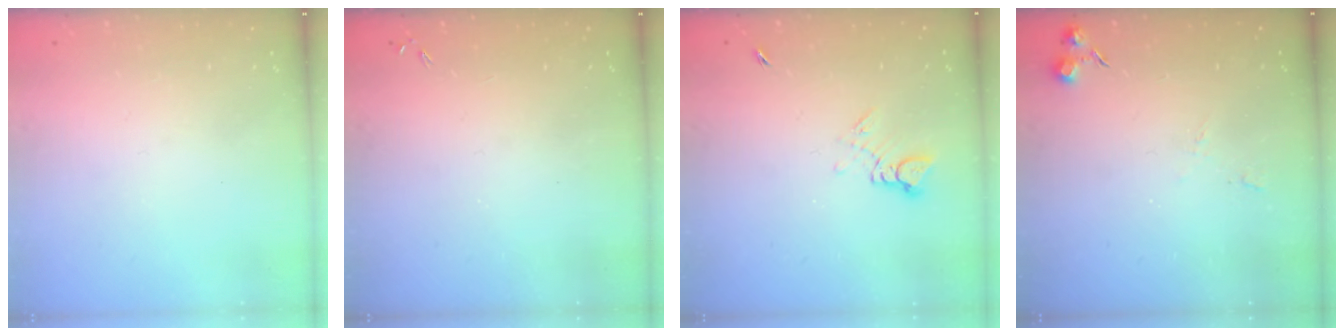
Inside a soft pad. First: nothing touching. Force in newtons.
{"total": 0.0}
{"total": 4.4, "press": 4.4, "slide": 0.1}
{"total": 4.5, "press": 4.4, "slide": 0.8}